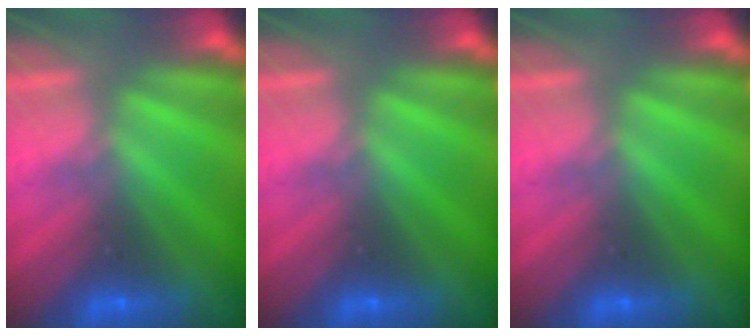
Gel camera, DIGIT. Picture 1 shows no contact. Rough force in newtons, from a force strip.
{"total": 0.0}
{"total": 0.0}